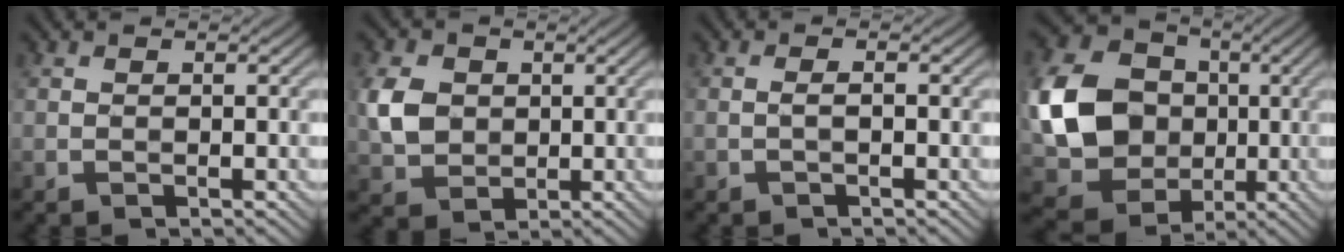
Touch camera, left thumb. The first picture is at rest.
{"total": 5.2, "force": [0.8, 4.5, 2.6], "torque": [-0.071, 0.003, 0.015]}
{"total": 0.8, "force": [-0.3, 0.1, 0.8], "torque": [-0.013, 0.005, -0.010]}
{"total": 13.5, "force": [-0.2, 11.5, 7.0], "torque": [-0.192, -0.005, -0.010]}